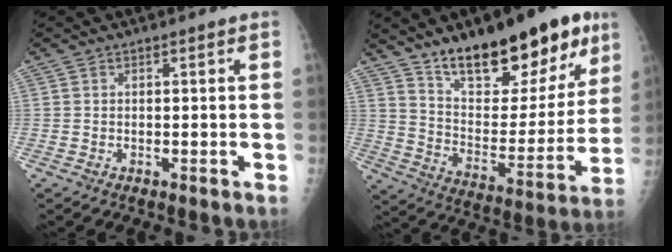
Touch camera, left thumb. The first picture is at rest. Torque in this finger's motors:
{"motor_torque": [0.76, 0.62, 1.46, -1.30, 0.32]}